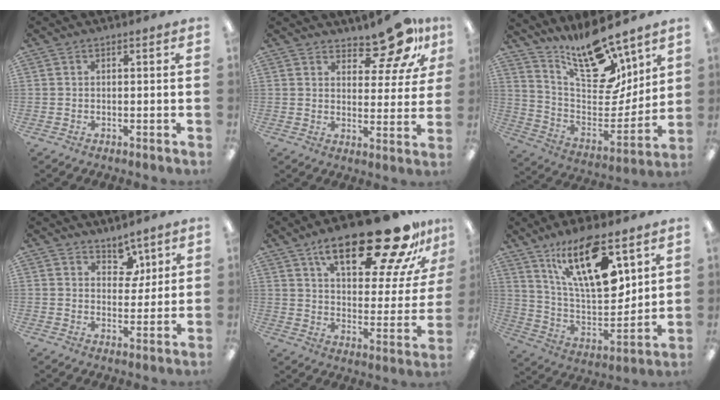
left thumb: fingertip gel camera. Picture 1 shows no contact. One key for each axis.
{"total": 12.1, "fx": 9.5, "fy": 5.0, "fz": 5.7, "tx": -0.071, "ty": -0.065, "tz": 0.169}
{"total": 19.9, "fx": 15.6, "fy": 7.3, "fz": 10.0, "tx": -0.169, "ty": -0.117, "tz": 0.275}
{"total": 5.7, "fx": 4.2, "fy": 3.6, "fz": 1.4, "tx": -0.004, "ty": -0.024, "tz": 0.073}
{"total": 25.6, "fx": 18.1, "fy": 7.9, "fz": 16.3, "tx": -0.238, "ty": -0.114, "tz": 0.291}
{"total": 21.9, "fx": 12.2, "fy": 8.4, "fz": 16.1, "tx": -0.281, "ty": -0.062, "tz": 0.200}